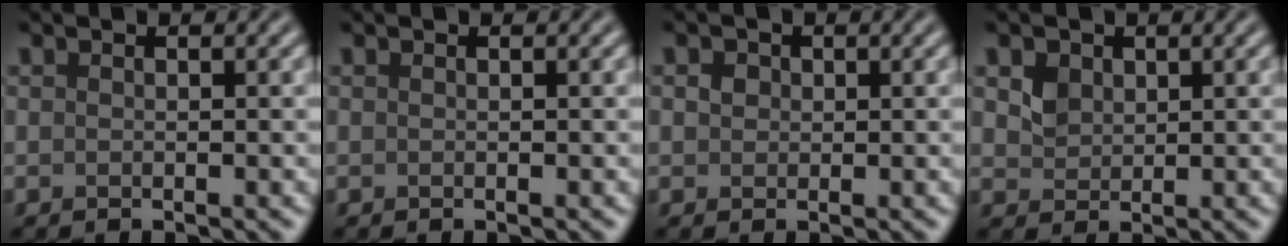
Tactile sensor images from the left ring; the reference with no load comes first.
{"total": 0.0}
{"total": 1.0, "force": [0.2, 0.9, 0.3], "torque": [-0.003, 0.001, 0.003]}
{"total": 2.0, "force": [1.0, 1.6, 0.8], "torque": [-0.020, -0.005, 0.025]}